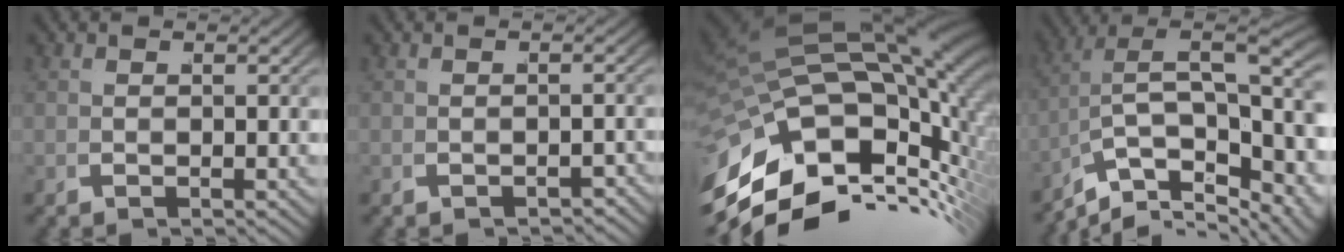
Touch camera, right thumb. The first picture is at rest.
{"total": 1.3, "force": [-1.3, 0.1, 0.0], "torque": [-0.001, -0.002, -0.021]}
{"total": 23.3, "force": [-0.3, 15.4, 17.5], "torque": [-0.283, 0.001, -0.009]}
{"total": 13.1, "force": [-2.2, 8.9, 9.4], "torque": [-0.167, -0.042, -0.026]}